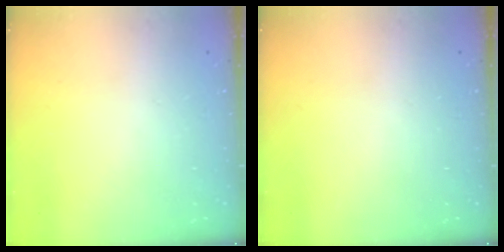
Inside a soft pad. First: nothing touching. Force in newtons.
{"total": 0.0}